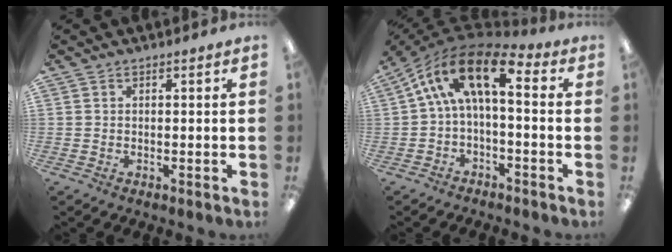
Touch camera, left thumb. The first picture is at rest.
{"total": 15.8, "force": [4.0, 7.5, 13.4], "torque": [-0.245, -0.005, 0.071]}